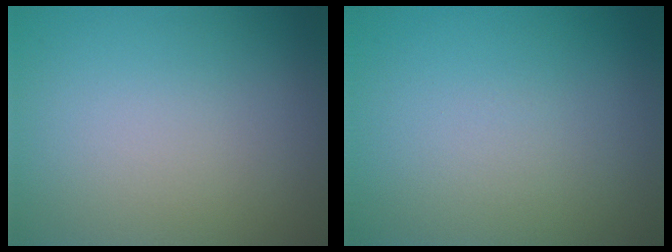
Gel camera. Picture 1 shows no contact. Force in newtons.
{"total": 0.0}